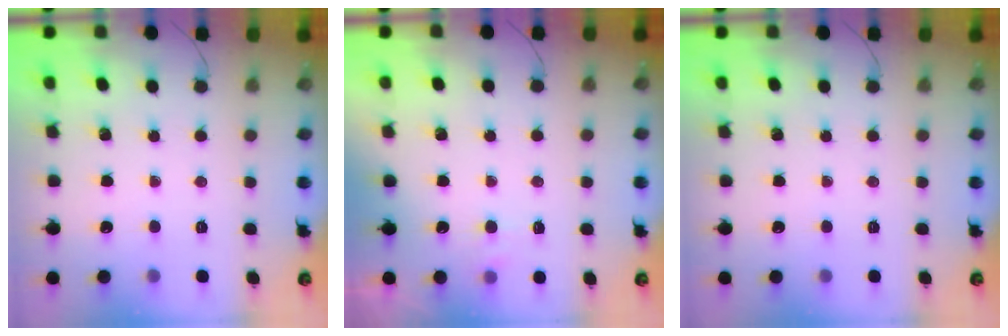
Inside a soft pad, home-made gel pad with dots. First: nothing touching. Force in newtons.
{"total": 4.9, "press": 4.7, "slide": 1.4}
{"total": 0.0}